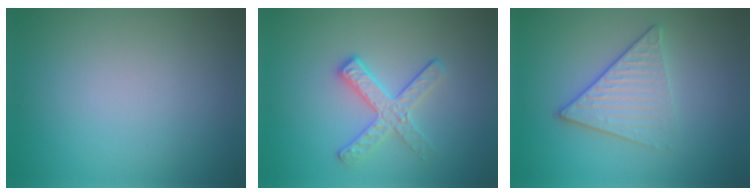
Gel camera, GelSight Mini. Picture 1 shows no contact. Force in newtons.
{"total": 2.9, "press": 2.6, "slide": 1.4}
{"total": 3.8, "press": 3.0, "slide": 2.4}